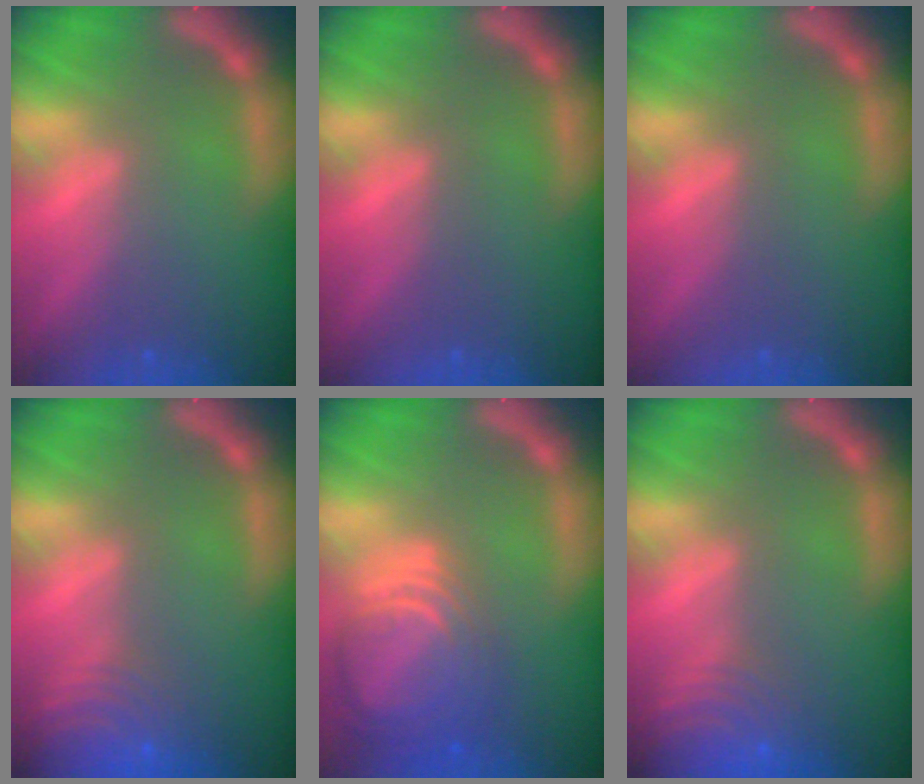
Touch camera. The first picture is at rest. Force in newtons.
{"total": 0.0}
{"total": 0.0}
{"total": 10.0}
{"total": 9.0}
{"total": 10.0}